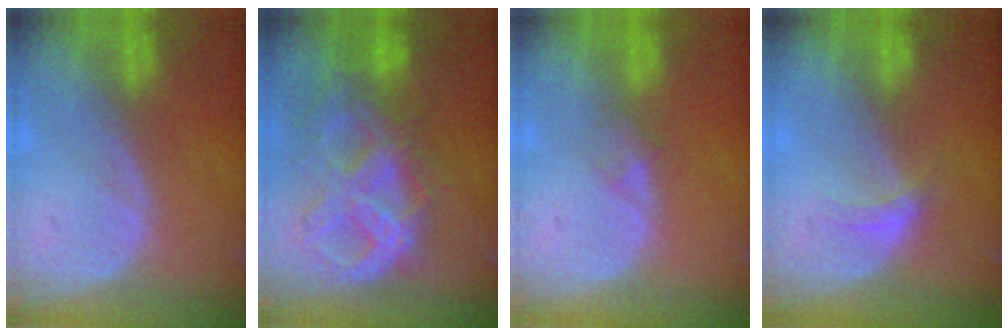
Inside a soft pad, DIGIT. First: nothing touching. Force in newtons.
{"total": 10.7, "press": 9.0, "slide": 5.7}
{"total": 1.1, "press": 1.0, "slide": 0.1}
{"total": 2.3, "press": 1.9, "slide": 1.3}